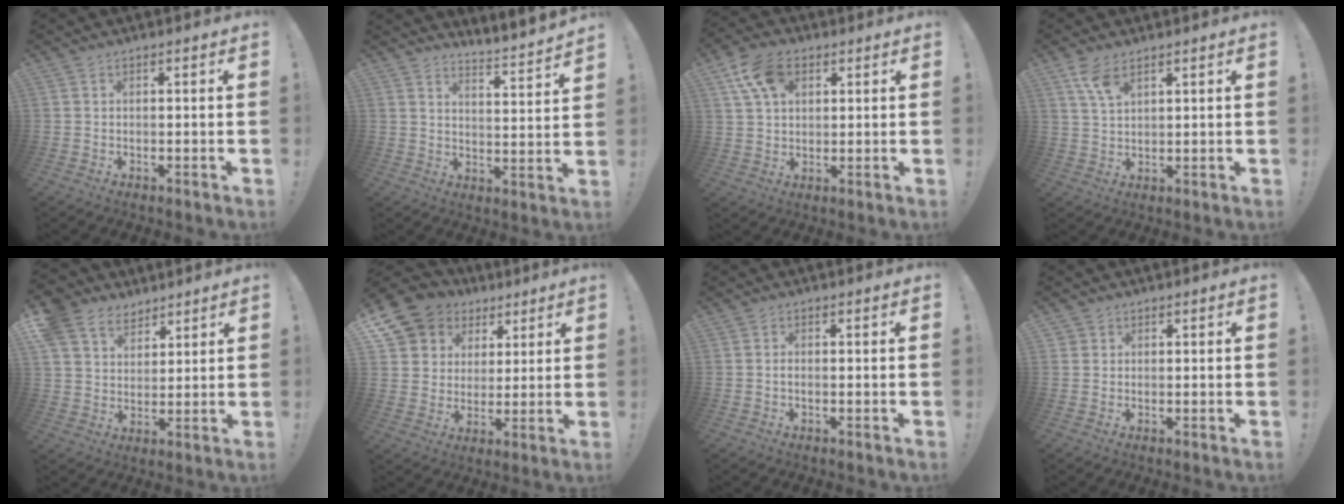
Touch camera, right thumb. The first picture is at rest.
{"total": 4.8, "force": [4.3, -0.1, 2.2], "torque": [-0.029, -0.057, 0.068]}
{"total": 11.5, "force": [4.9, 7.6, 7.2], "torque": [-0.116, -0.004, 0.096]}
{"total": 6.2, "force": [4.0, 2.6, 4.0], "torque": [-0.074, -0.018, 0.075]}
{"total": 10.6, "force": [7.4, 7.2, 2.6], "torque": [-0.054, -0.048, 0.150]}
{"total": 11.2, "force": [5.9, 9.1, 2.9], "torque": [-0.046, -0.045, 0.123]}
{"total": 0.8, "force": [-0.3, 0.2, 0.7], "torque": [-0.021, 0.006, -0.005]}
{"total": 1.6, "force": [1.0, 1.2, 0.1], "torque": [-0.003, -0.002, 0.018]}